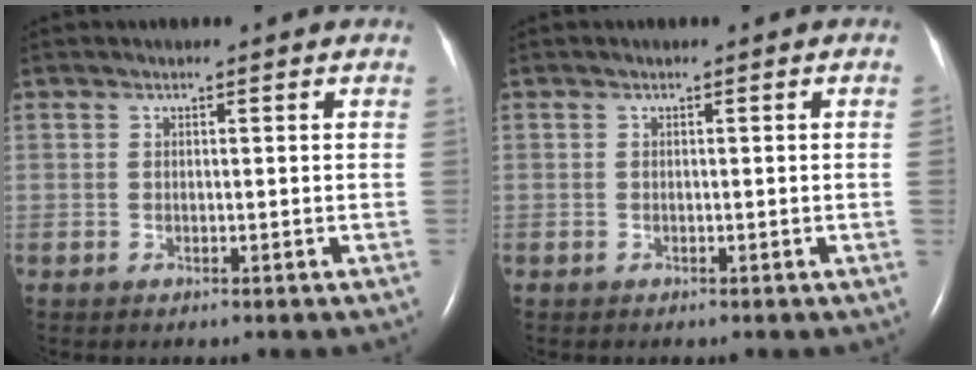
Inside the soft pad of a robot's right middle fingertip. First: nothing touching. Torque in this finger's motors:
{"motor_torque": [0.09, -0.01, -0.92, -0.21]}